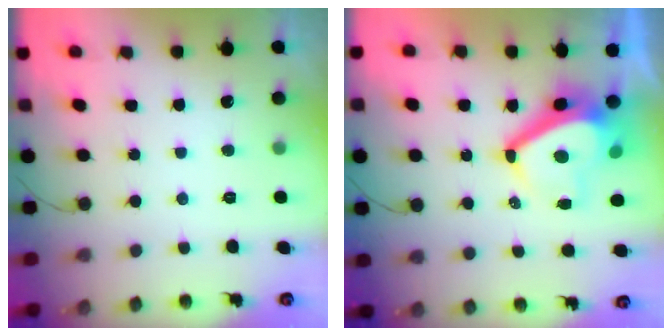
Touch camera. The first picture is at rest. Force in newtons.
{"total": 11.1, "press": 11.1, "slide": 0.9}